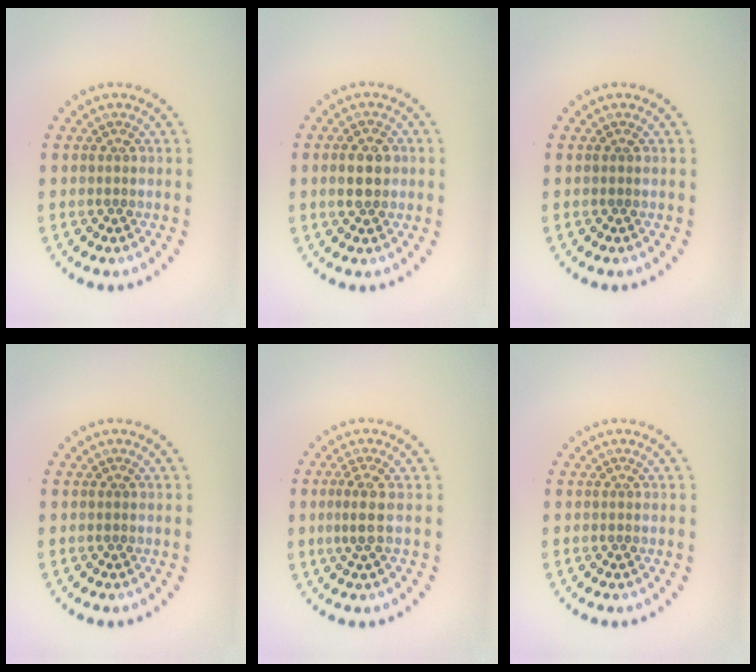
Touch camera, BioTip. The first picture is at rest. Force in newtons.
{"total": 2.6, "press": 2.6, "slide": 0.2}
{"total": 0.0}
{"total": 0.0}
{"total": 2.0, "press": 1.5, "slide": 1.4}
{"total": 0.0}